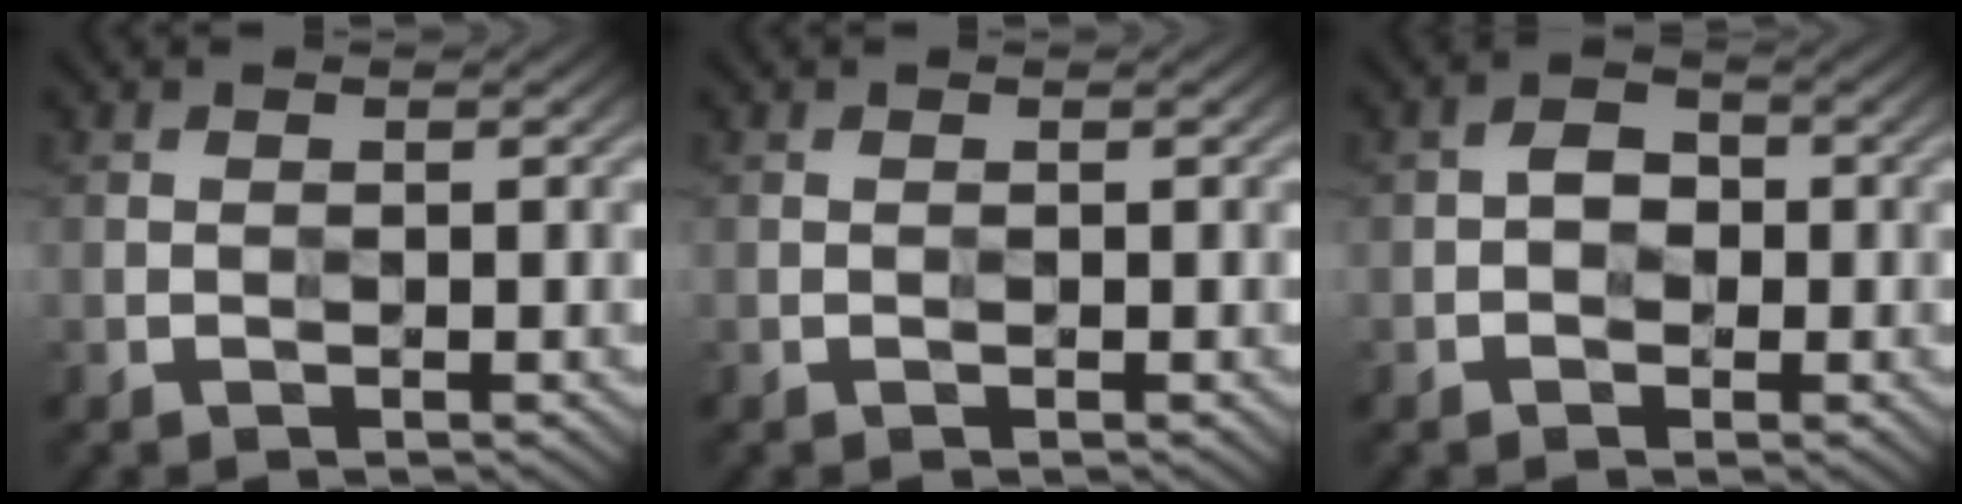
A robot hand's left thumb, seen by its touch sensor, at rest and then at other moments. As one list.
[{"total": 0.0}, {"total": 2.5, "force": [-0.5, 2.0, 1.4], "torque": [-0.019, 0.005, -0.012]}]